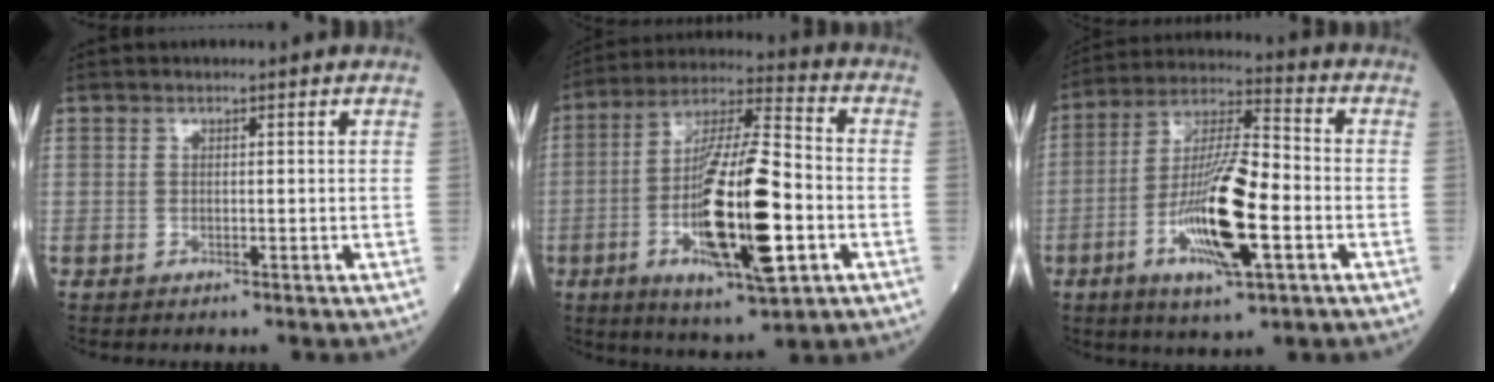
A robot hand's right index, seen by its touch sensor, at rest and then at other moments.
{"total": 19.4, "force": [-4.8, 3.3, 18.5], "torque": [-0.353, -0.008, -0.078]}
{"total": 15.6, "force": [-4.6, 2.9, 14.6], "torque": [-0.285, -0.006, -0.081]}